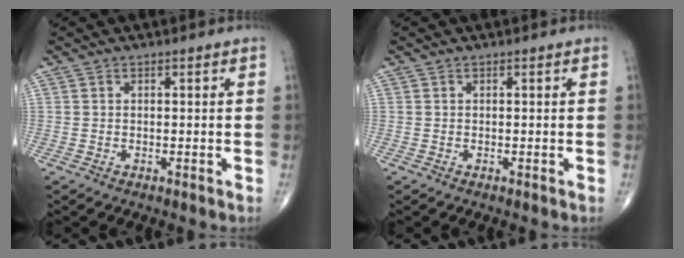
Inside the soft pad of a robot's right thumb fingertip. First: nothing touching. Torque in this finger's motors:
{"motor_torque": [0.02, 0.02, 0.00, 0.00, 0.00]}